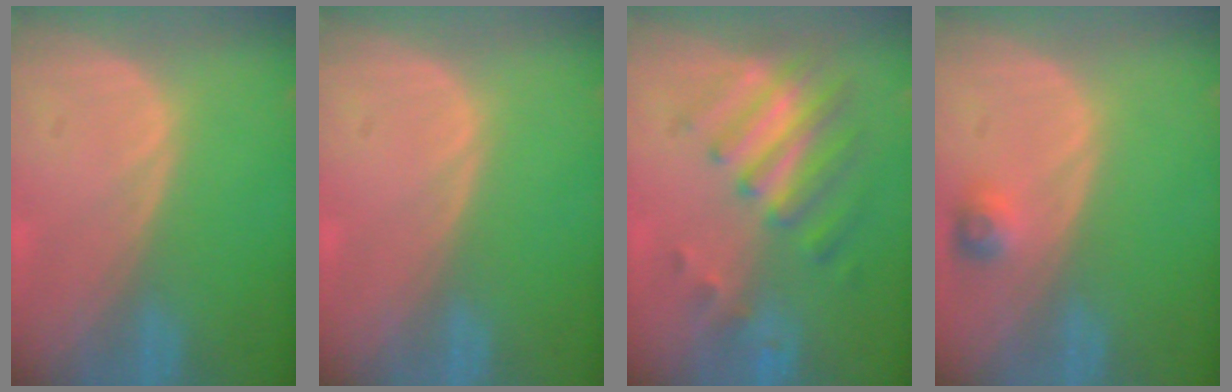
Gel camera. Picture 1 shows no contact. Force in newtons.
{"total": 0.0}
{"total": 7.9, "press": 6.9, "slide": 3.8}
{"total": 2.4, "press": 2.2, "slide": 0.9}